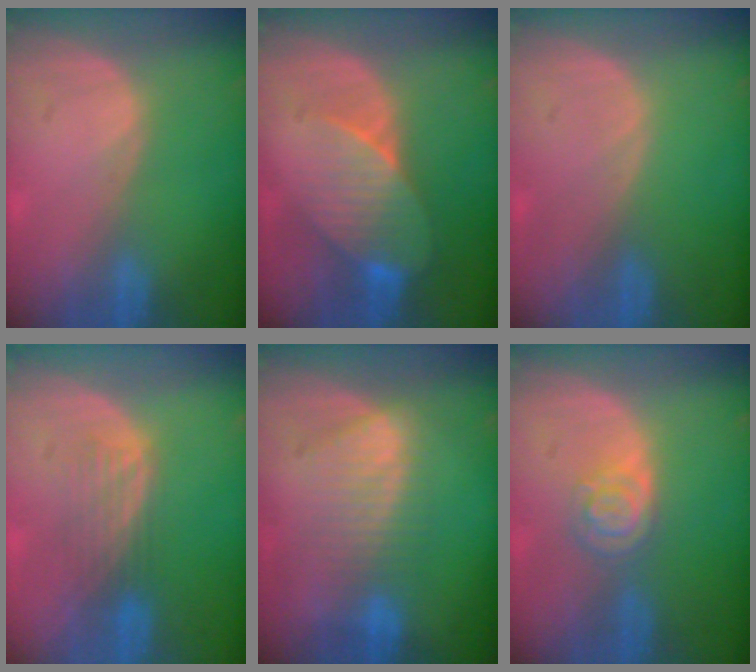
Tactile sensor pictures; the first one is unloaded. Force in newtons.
{"total": 8.1, "press": 7.3, "slide": 3.5}
{"total": 0.0}
{"total": 4.4, "press": 3.7, "slide": 2.4}
{"total": 7.4, "press": 7.3, "slide": 1.3}
{"total": 4.5, "press": 4.1, "slide": 1.8}